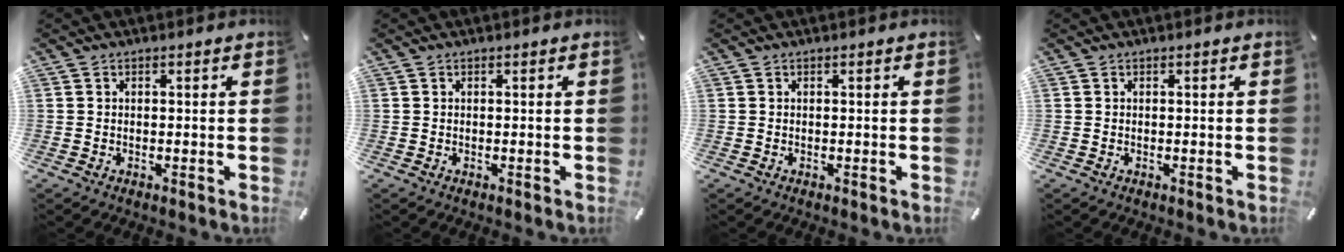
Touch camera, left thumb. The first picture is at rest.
{"total": 0.0}
{"total": 0.0}
{"total": 0.0}